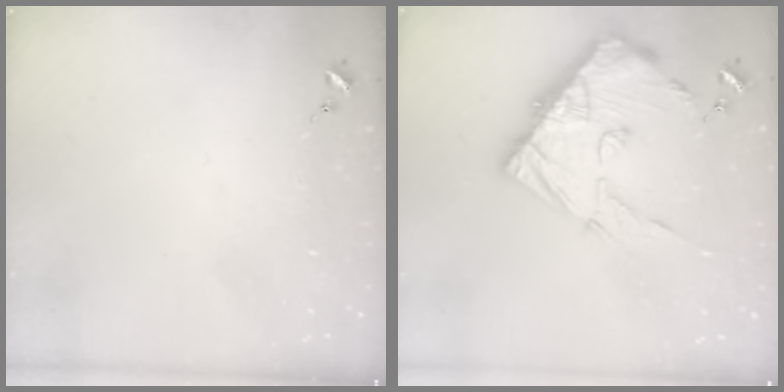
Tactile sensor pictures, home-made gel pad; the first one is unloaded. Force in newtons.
{"total": 18.5, "press": 18.5, "slide": 1.8}